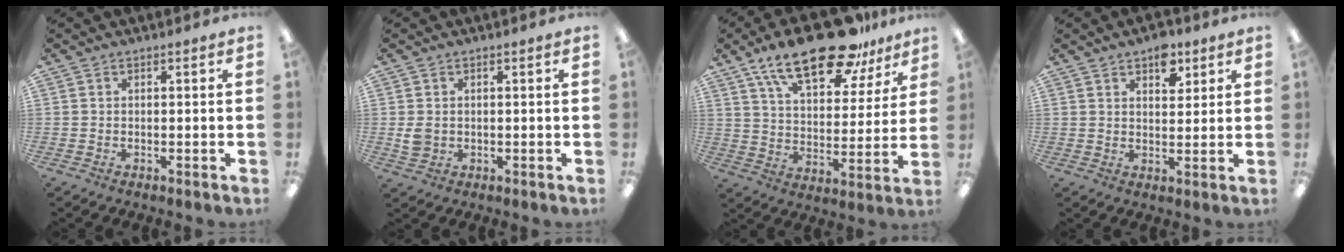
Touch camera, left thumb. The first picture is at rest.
{"total": 3.4, "force": [0.3, 2.8, 1.9], "torque": [-0.019, -0.001, 0.004]}
{"total": 22.1, "force": [15.0, 9.1, 13.4], "torque": [-0.213, -0.079, 0.255]}
{"total": 6.6, "force": [4.1, 3.6, 3.8], "torque": [-0.034, -0.019, 0.065]}